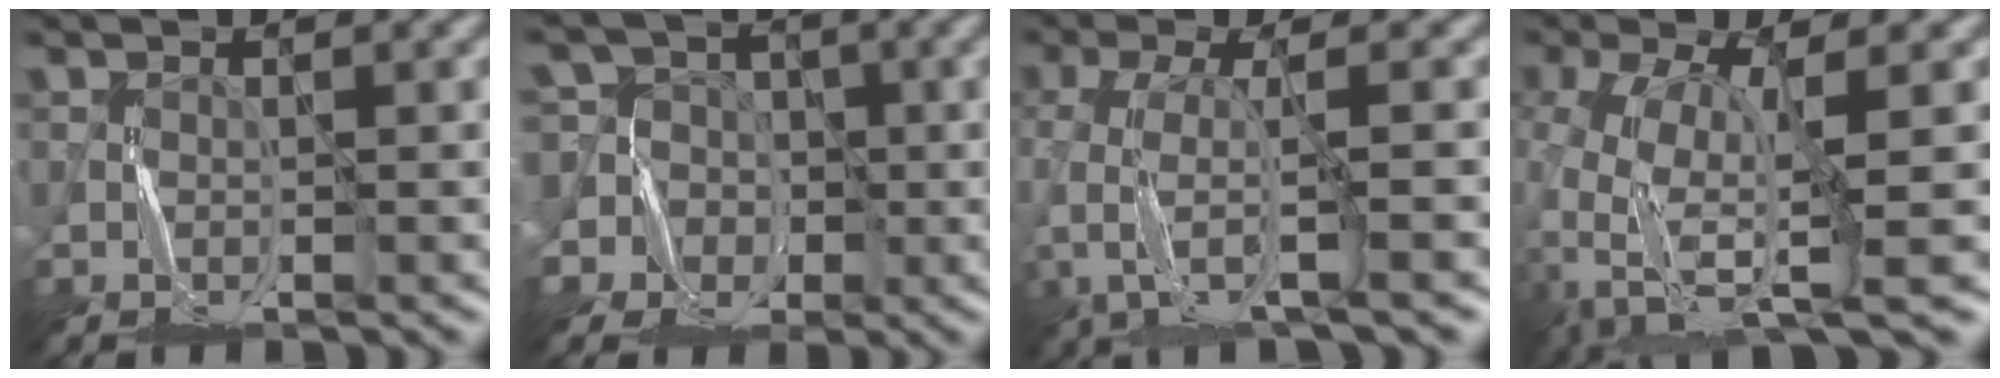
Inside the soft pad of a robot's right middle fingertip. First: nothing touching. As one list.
[{"total": 7.9, "force": [1.4, 7.4, 2.4], "torque": [-0.054, 0.044, -0.025]}, {"total": 5.3, "force": [-2.7, 1.3, 4.4], "torque": [-0.099, -0.010, -0.057]}, {"total": 8.4, "force": [-2.5, 3.0, 7.4], "torque": [-0.158, -0.003, -0.051]}]